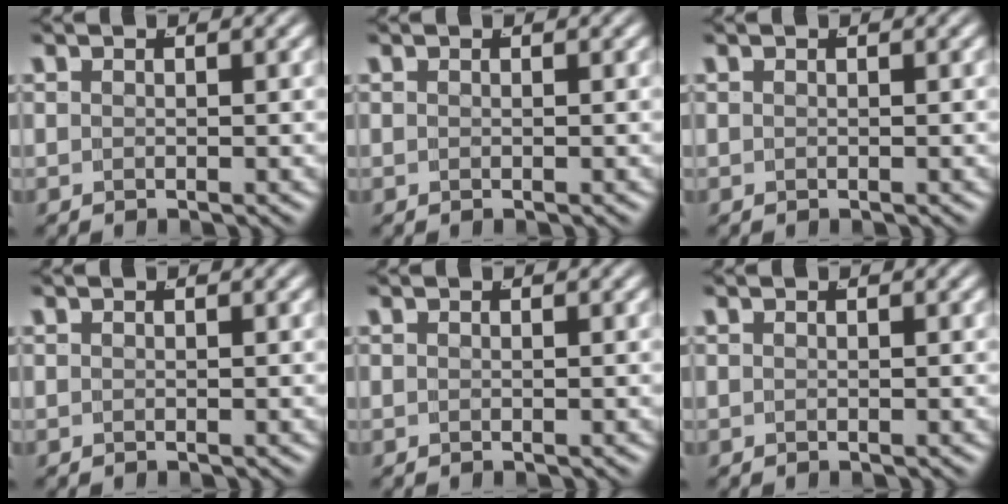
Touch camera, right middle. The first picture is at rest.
{"total": 0.0}
{"total": 0.0}
{"total": 0.0}
{"total": 0.0}
{"total": 0.0}